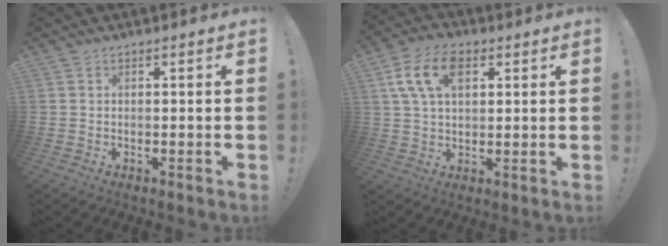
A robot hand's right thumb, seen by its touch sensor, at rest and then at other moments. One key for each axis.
{"total": 12.1, "fx": 4.5, "fy": 7.4, "fz": 8.4, "tx": -0.157, "ty": 0.001, "tz": 0.082}